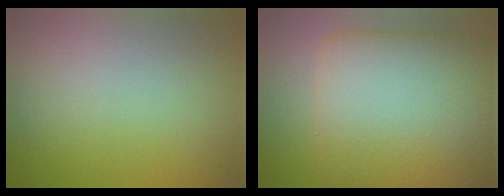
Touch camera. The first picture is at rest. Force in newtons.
{"total": 13.7, "press": 13.7, "slide": 0.1}